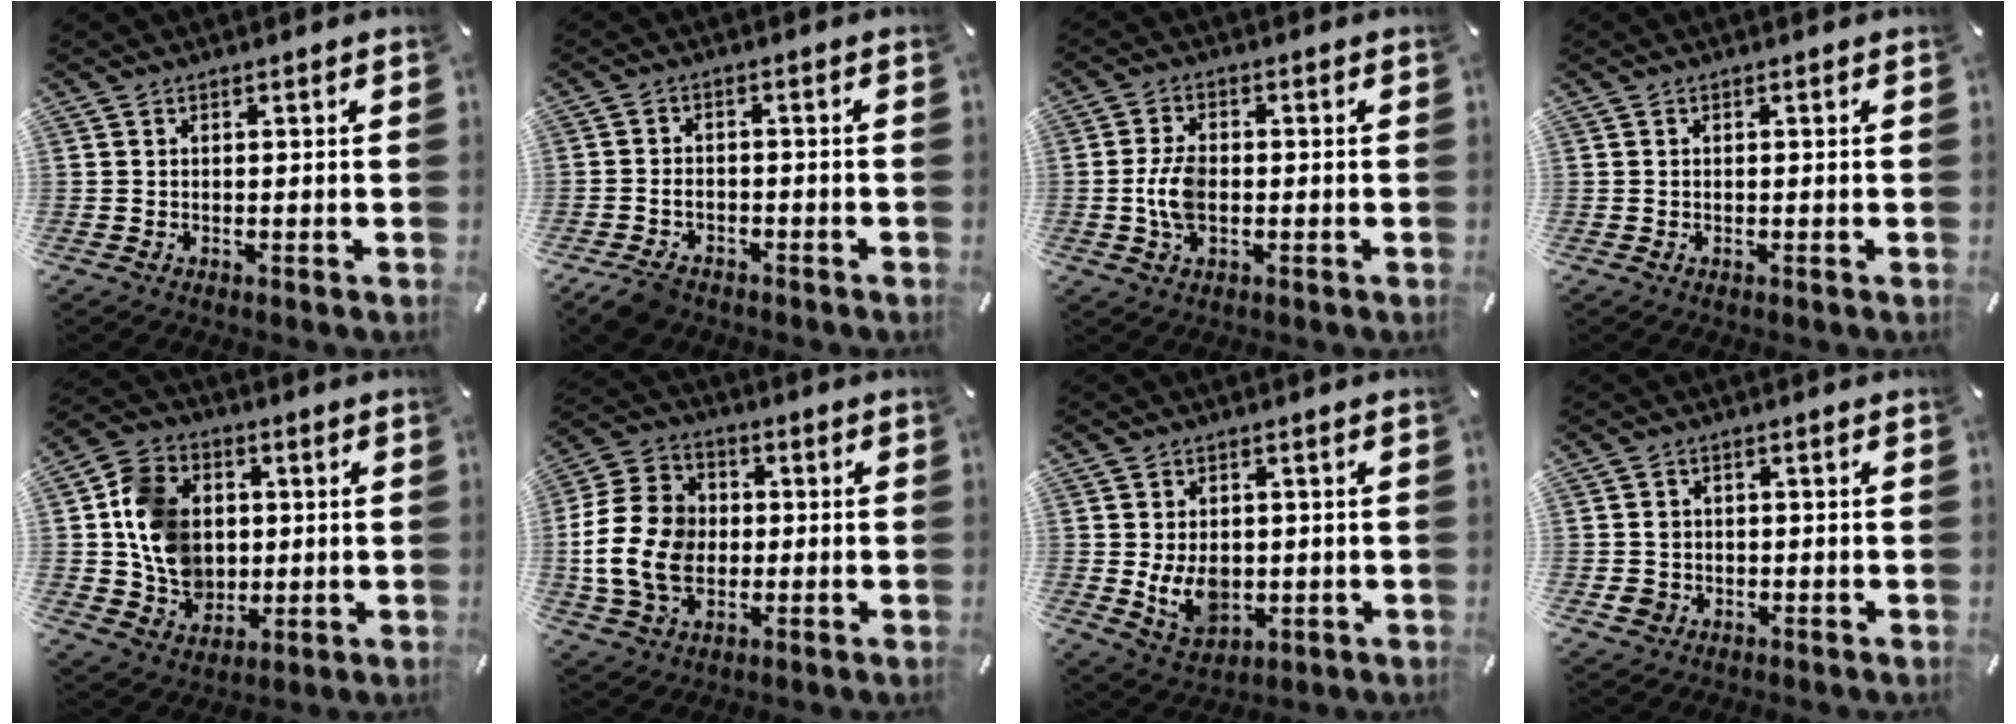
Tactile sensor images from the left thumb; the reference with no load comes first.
{"total": 4.4, "force": [-2.6, 2.9, 1.9], "torque": [-0.043, 0.013, -0.051]}
{"total": 6.5, "force": [-0.7, 3.9, 5.1], "torque": [-0.115, 0.000, -0.018]}
{"total": 0.0}
{"total": 13.0, "force": [0.6, 11.4, 6.4], "torque": [-0.128, 0.015, 0.019]}
{"total": 15.1, "force": [-1.2, 12.3, 8.7], "torque": [-0.199, 0.018, -0.022]}
{"total": 8.3, "force": [-0.7, 6.4, 5.3], "torque": [-0.111, 0.000, -0.011]}
{"total": 3.1, "force": [-0.6, 3.0, 0.6], "torque": [-0.003, 0.001, -0.011]}